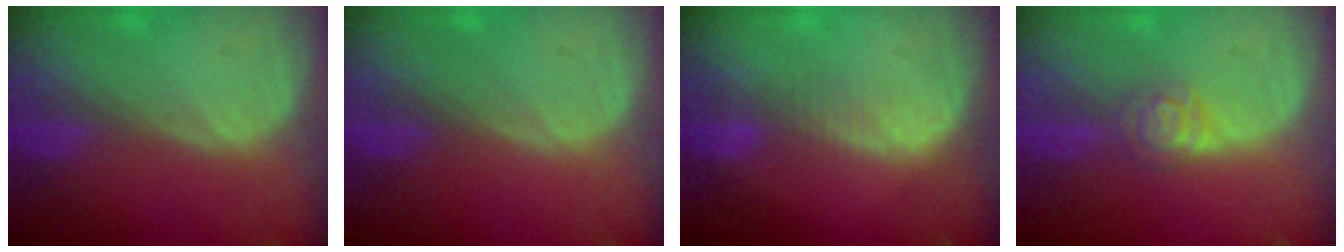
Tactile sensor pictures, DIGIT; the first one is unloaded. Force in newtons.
{"total": 0.0}
{"total": 2.4, "press": 2.4, "slide": 0.2}
{"total": 3.9, "press": 3.6, "slide": 1.5}